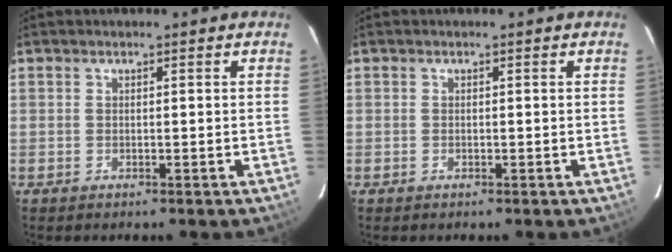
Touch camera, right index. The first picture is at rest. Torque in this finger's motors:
{"motor_torque": [0.15, 0.06, 0.04, 0.01]}